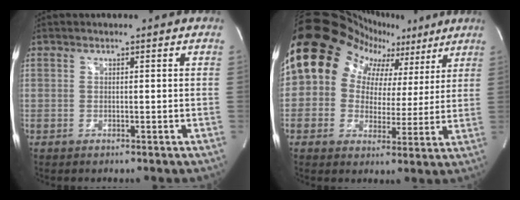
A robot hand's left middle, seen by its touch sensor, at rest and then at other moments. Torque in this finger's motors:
{"motor_torque": [1.92, -0.22, 1.05, 0.21]}